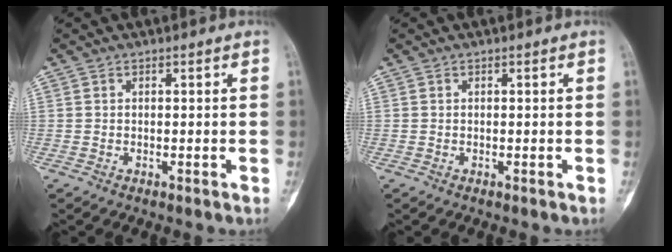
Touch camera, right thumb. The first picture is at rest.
{"total": 0.0}